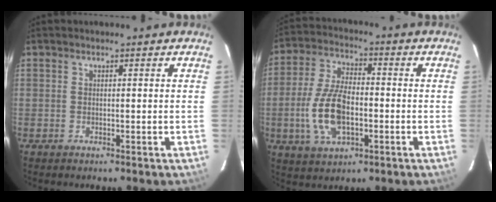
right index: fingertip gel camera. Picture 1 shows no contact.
{"total": 12.8, "force": [-2.9, 6.4, 10.7], "torque": [-0.226, 0.003, -0.050]}